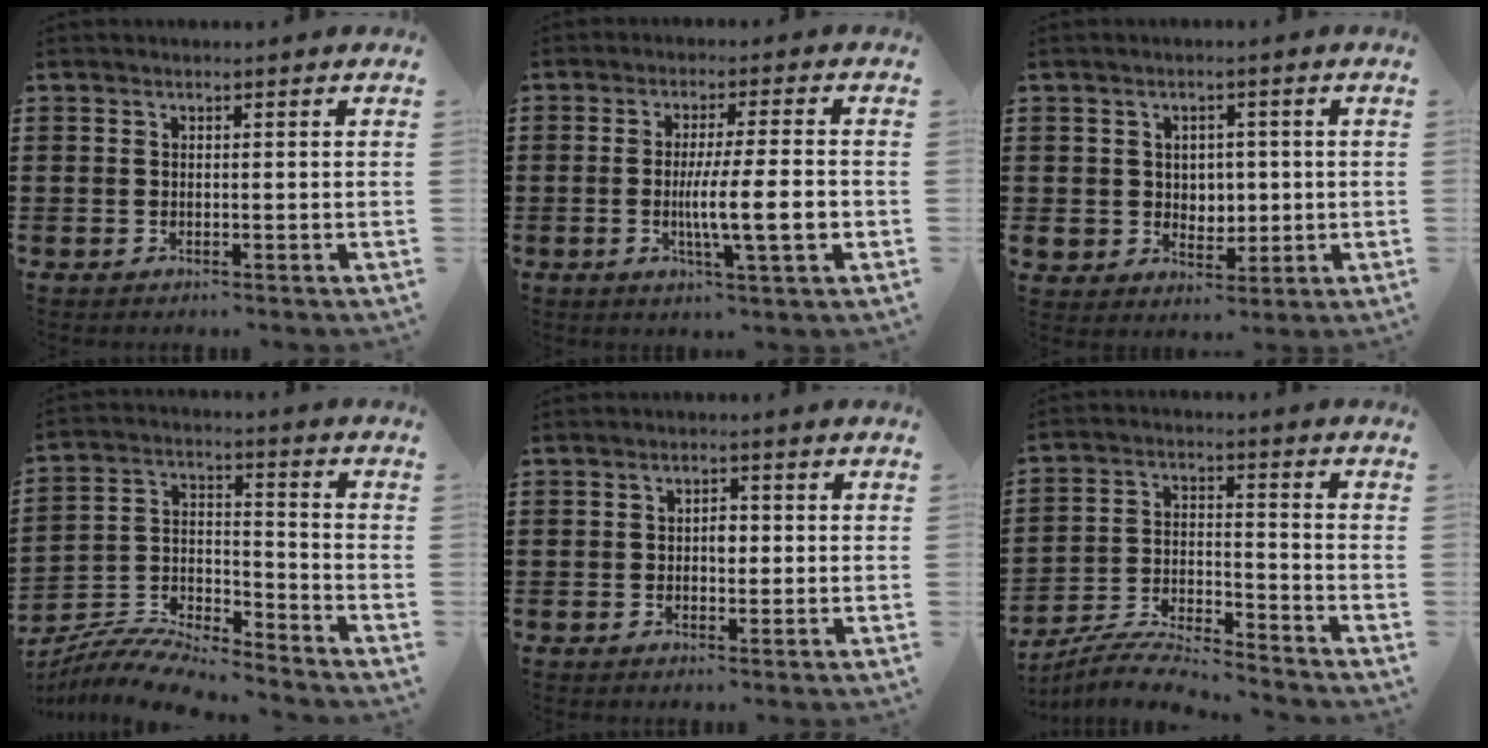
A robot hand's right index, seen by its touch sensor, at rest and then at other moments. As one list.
[{"total": 9.1, "force": [-1.6, 1.2, 8.9], "torque": [-0.145, -0.011, -0.030]}, {"total": 4.0, "force": [1.1, 3.8, 0.7], "torque": [-0.025, 0.009, 0.017]}, {"total": 7.8, "force": [-7.6, 0.7, 1.6], "torque": [-0.040, 0.002, -0.153]}, {"total": 2.4, "force": [-0.1, 1.3, 2.0], "torque": [-0.030, 0.002, -0.005]}, {"total": 6.4, "force": [-6.2, 0.1, 1.5], "torque": [-0.040, -0.003, -0.125]}]